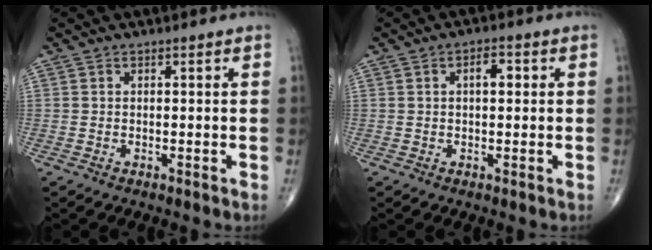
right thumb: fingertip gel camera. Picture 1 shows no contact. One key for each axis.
{"total": 3.2, "fx": 0.7, "fy": 1.6, "fz": 2.6, "tx": -0.037, "ty": 0.008, "tz": 0.007}